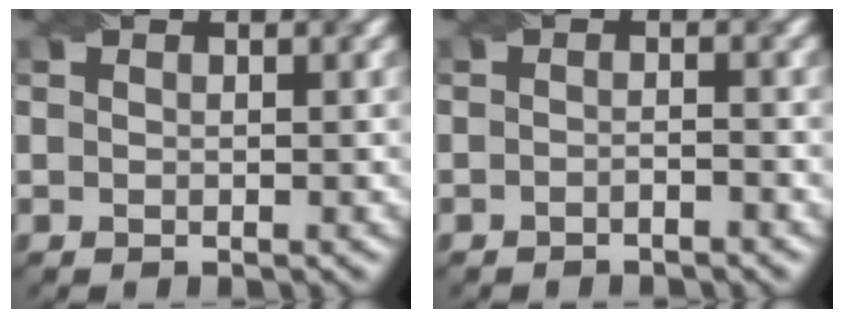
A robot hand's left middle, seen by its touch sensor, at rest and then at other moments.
{"total": 1.1, "force": [-0.9, 0.1, 0.6], "torque": [-0.012, 0.001, -0.016]}